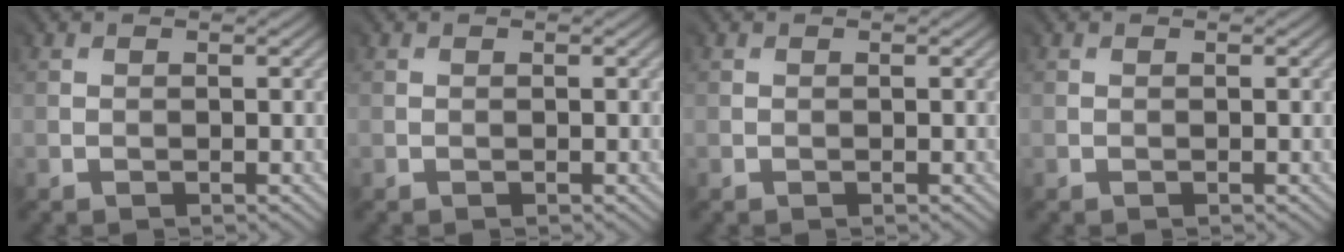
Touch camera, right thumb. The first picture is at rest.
{"total": 0.0}
{"total": 0.0}
{"total": 0.0}